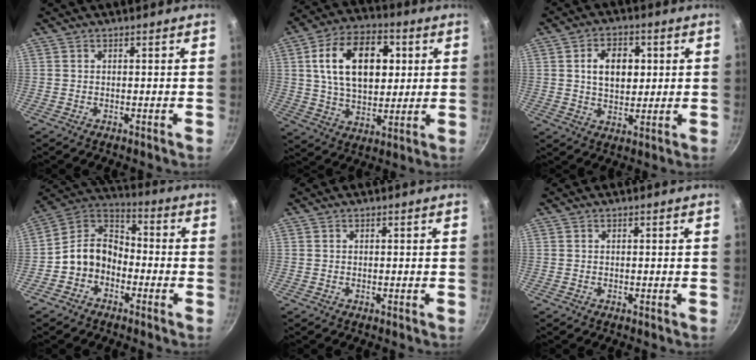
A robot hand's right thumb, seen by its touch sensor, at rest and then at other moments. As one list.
[{"total": 18.7, "force": [4.2, 11.9, 13.8], "torque": [-0.198, 0.005, 0.066]}, {"total": 8.8, "force": [1.7, 6.1, 6.2], "torque": [-0.078, 0.000, 0.026]}, {"total": 10.1, "force": [-3.3, 7.8, 5.4], "torque": [-0.068, 0.056, -0.086]}, {"total": 0.0}, {"total": 0.0}]